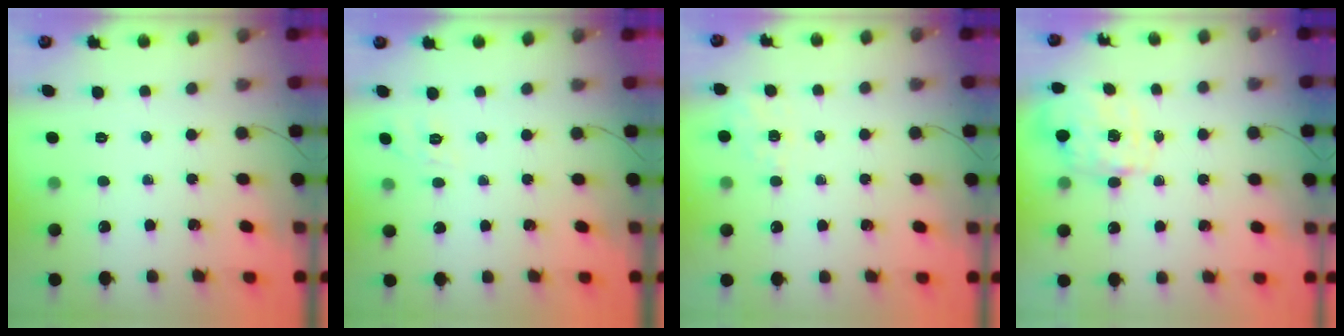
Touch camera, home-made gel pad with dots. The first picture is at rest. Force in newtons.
{"total": 5.4, "press": 5.0, "slide": 1.9}
{"total": 1.5, "press": 0.3, "slide": 1.5}
{"total": 2.8, "press": 2.7, "slide": 0.9}